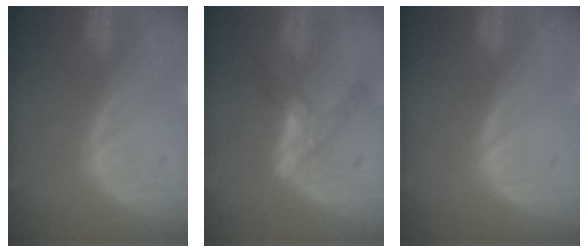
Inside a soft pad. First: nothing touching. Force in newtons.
{"total": 5.2, "press": 5.2, "slide": 0.9}
{"total": 0.0}